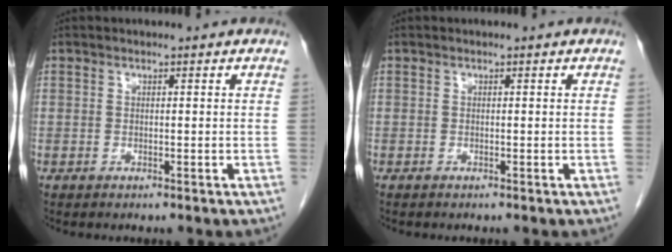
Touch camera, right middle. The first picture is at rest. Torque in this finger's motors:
{"motor_torque": [-0.03, 0.03, 0.03, 0.01]}